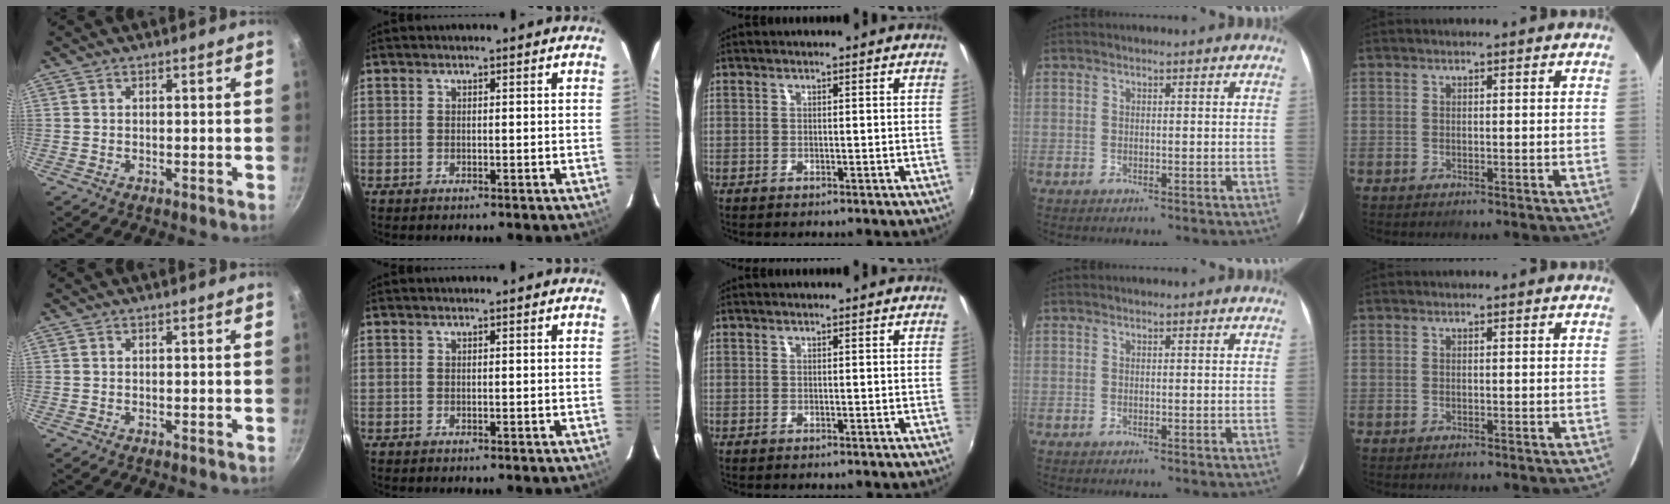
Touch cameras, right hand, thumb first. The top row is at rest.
{}